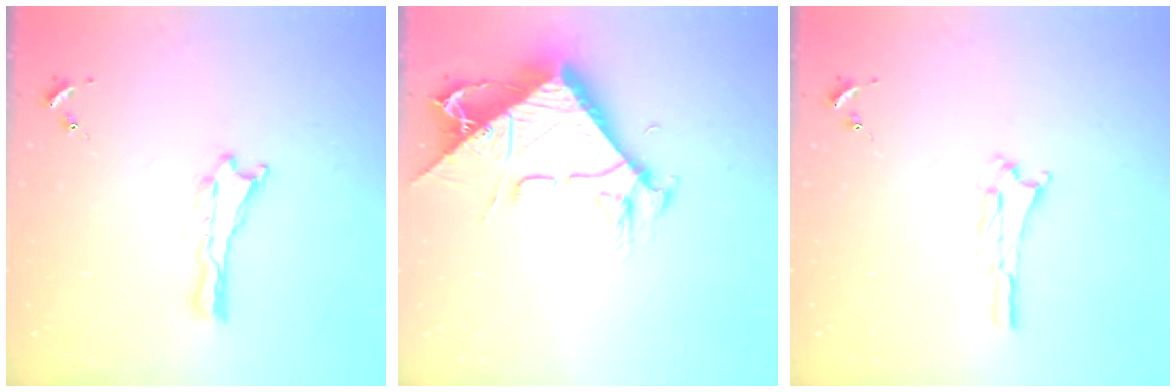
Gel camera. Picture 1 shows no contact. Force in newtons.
{"total": 10.6, "press": 10.6, "slide": 1.1}
{"total": 1.5, "press": 1.5, "slide": 0.3}